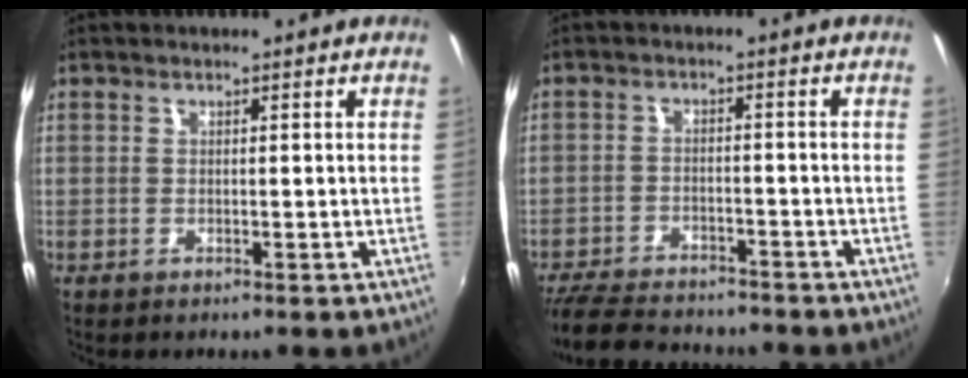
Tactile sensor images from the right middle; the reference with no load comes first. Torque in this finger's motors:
{"motor_torque": [1.09, -1.05, 0.25, 0.13]}